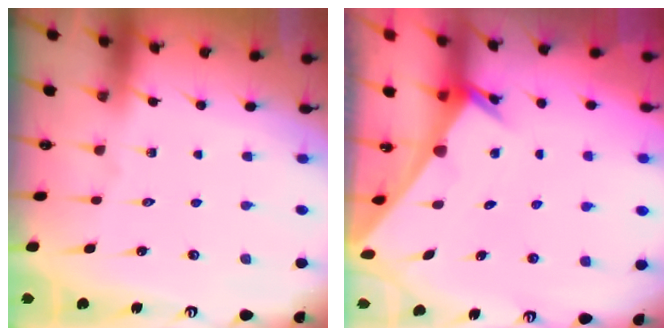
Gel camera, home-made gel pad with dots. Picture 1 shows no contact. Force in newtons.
{"total": 2.0, "press": 2.0, "slide": 0.1}